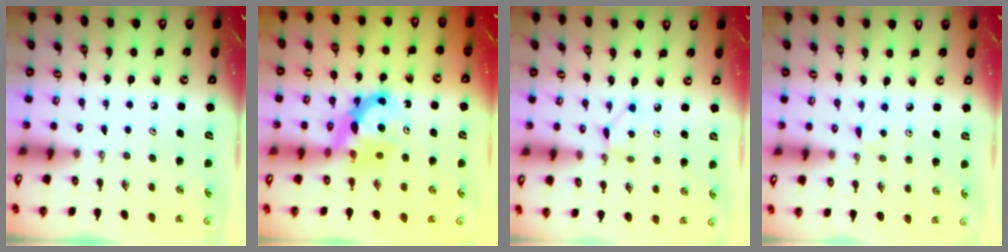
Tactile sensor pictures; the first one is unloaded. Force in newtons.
{"total": 7.5, "press": 7.5, "slide": 0.1}
{"total": 2.3, "press": 2.3, "slide": 0.0}
{"total": 2.9, "press": 2.9, "slide": 0.1}